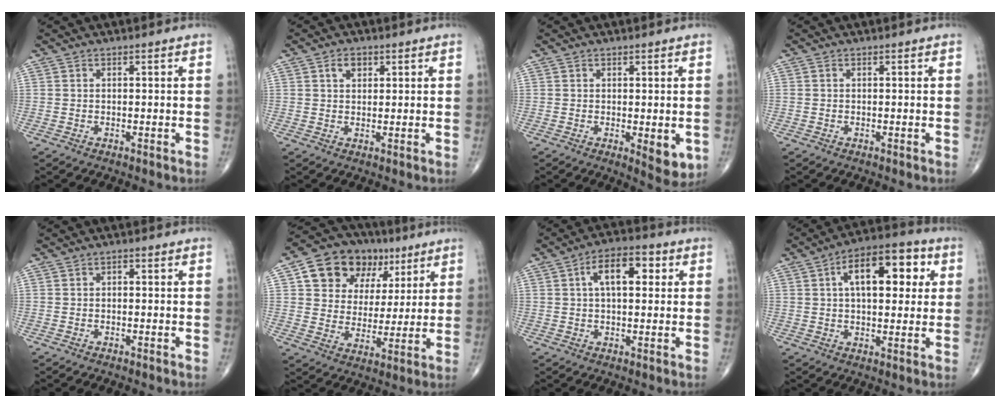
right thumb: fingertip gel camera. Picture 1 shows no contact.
{"total": 2.9, "force": [1.3, 1.9, 1.7], "torque": [-0.018, -0.002, 0.021]}
{"total": 5.1, "force": [-0.9, 2.1, 4.6], "torque": [-0.051, -0.013, -0.006]}
{"total": 0.0}
{"total": 0.8, "force": [0.0, 0.5, 0.6], "torque": [-0.002, 0.003, -0.005]}
{"total": 16.3, "force": [7.3, 12.2, 7.9], "torque": [-0.083, -0.001, 0.122]}
{"total": 8.9, "force": [2.3, 4.5, 7.3], "torque": [-0.103, 0.017, 0.029]}
{"total": 14.7, "force": [4.0, 7.4, 12.0], "torque": [-0.152, 0.020, 0.055]}